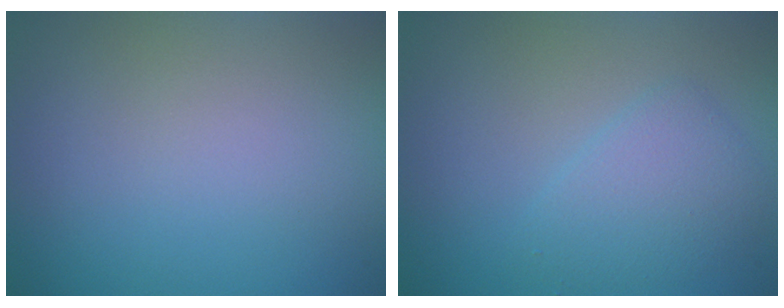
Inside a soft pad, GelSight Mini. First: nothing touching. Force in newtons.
{"total": 2.7, "press": 2.7, "slide": 0.2}